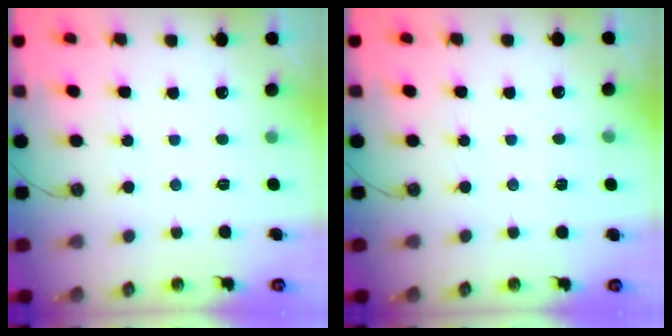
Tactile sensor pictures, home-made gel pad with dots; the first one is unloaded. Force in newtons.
{"total": 4.1, "press": 3.6, "slide": 2.0}